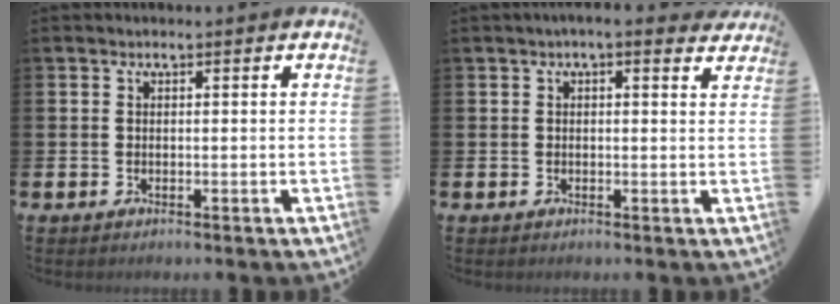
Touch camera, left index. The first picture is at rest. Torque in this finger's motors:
{"motor_torque": [1.07, -1.07, 0.42, 0.03]}